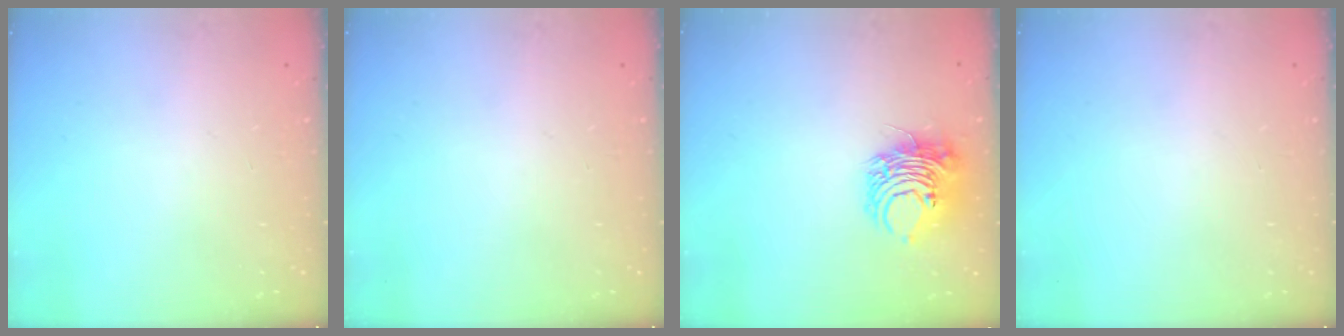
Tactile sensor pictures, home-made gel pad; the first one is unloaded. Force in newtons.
{"total": 0.0}
{"total": 8.4, "press": 8.3, "slide": 1.3}
{"total": 0.0}